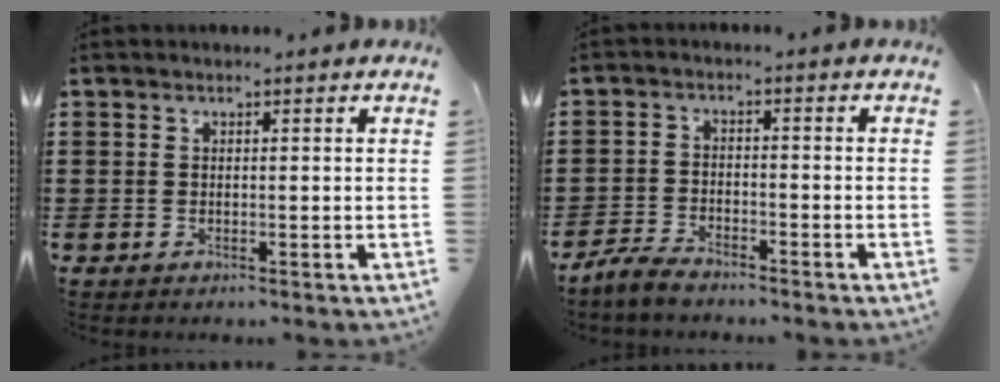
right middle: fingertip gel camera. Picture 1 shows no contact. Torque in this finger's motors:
{"motor_torque": [2.14, 0.00, 0.18, 0.06]}